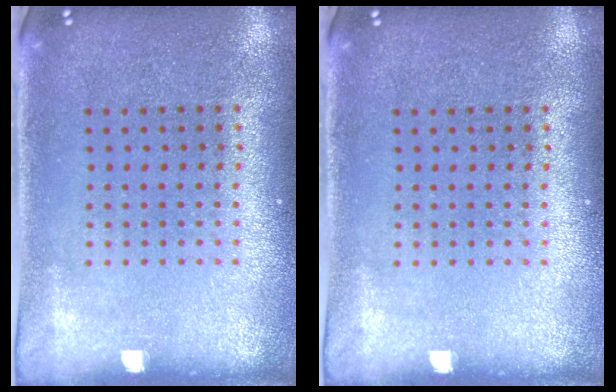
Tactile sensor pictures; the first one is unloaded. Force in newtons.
{"total": 0.0}